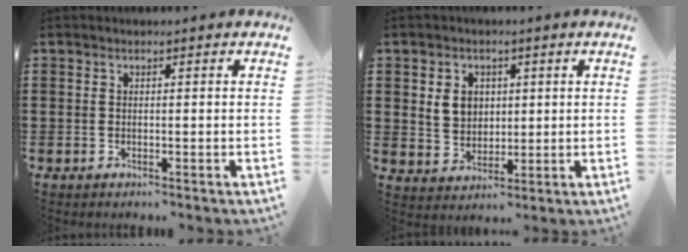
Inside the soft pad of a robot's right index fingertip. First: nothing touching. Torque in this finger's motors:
{"motor_torque": [0.28, -0.27, 0.28, 0.06]}